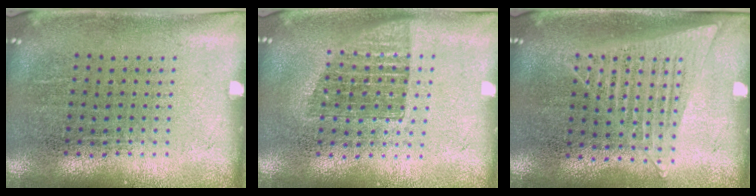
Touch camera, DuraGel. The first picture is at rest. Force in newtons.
{"total": 1.4, "press": 1.1, "slide": 0.8}
{"total": 1.4, "press": 1.3, "slide": 0.5}